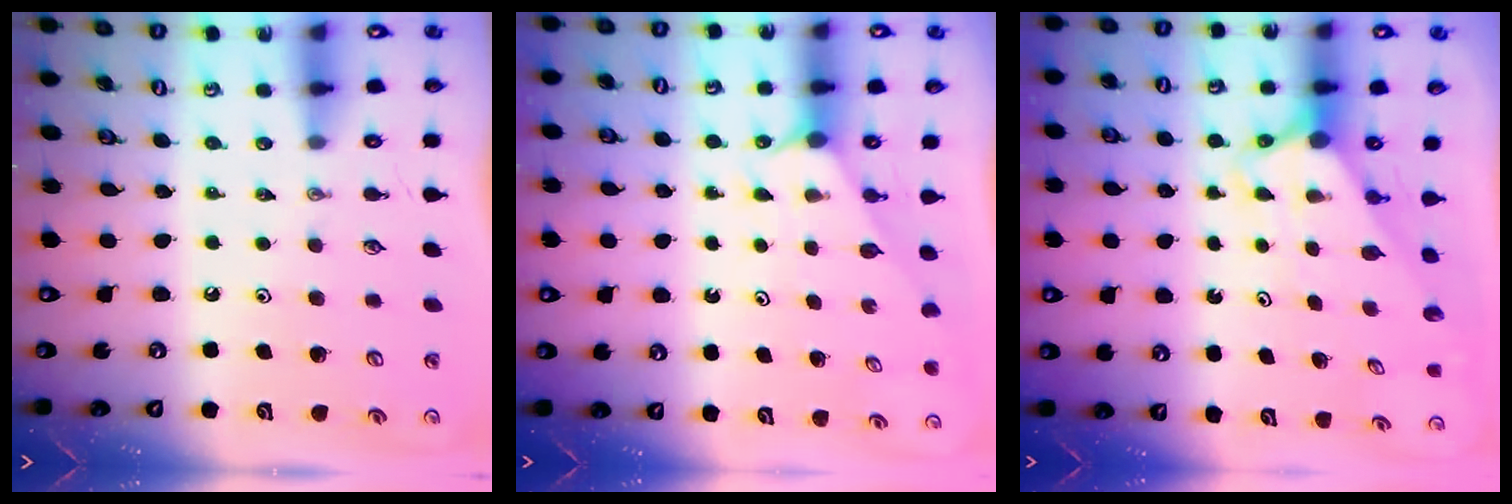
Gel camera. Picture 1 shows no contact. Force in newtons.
{"total": 2.0, "press": 2.0, "slide": 0.3}
{"total": 2.7, "press": 2.7, "slide": 0.1}